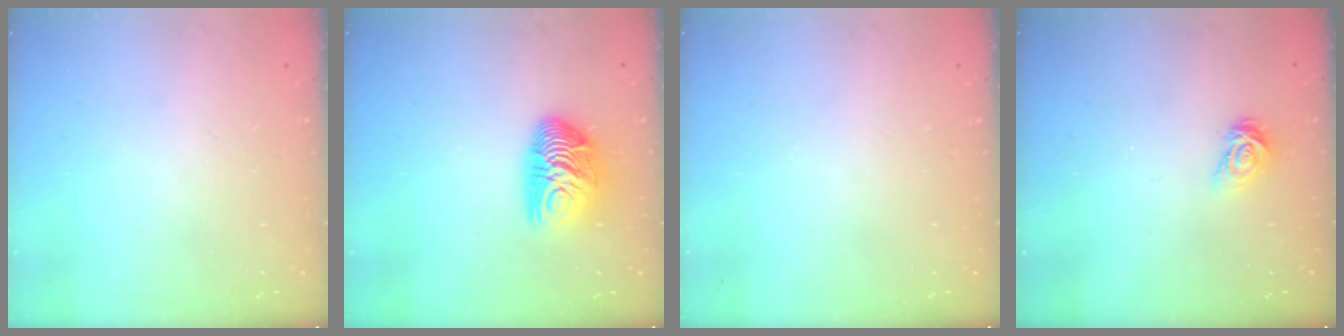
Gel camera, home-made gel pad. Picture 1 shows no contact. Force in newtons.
{"total": 11.8, "press": 11.8, "slide": 0.3}
{"total": 0.0}
{"total": 3.8, "press": 3.8, "slide": 0.4}